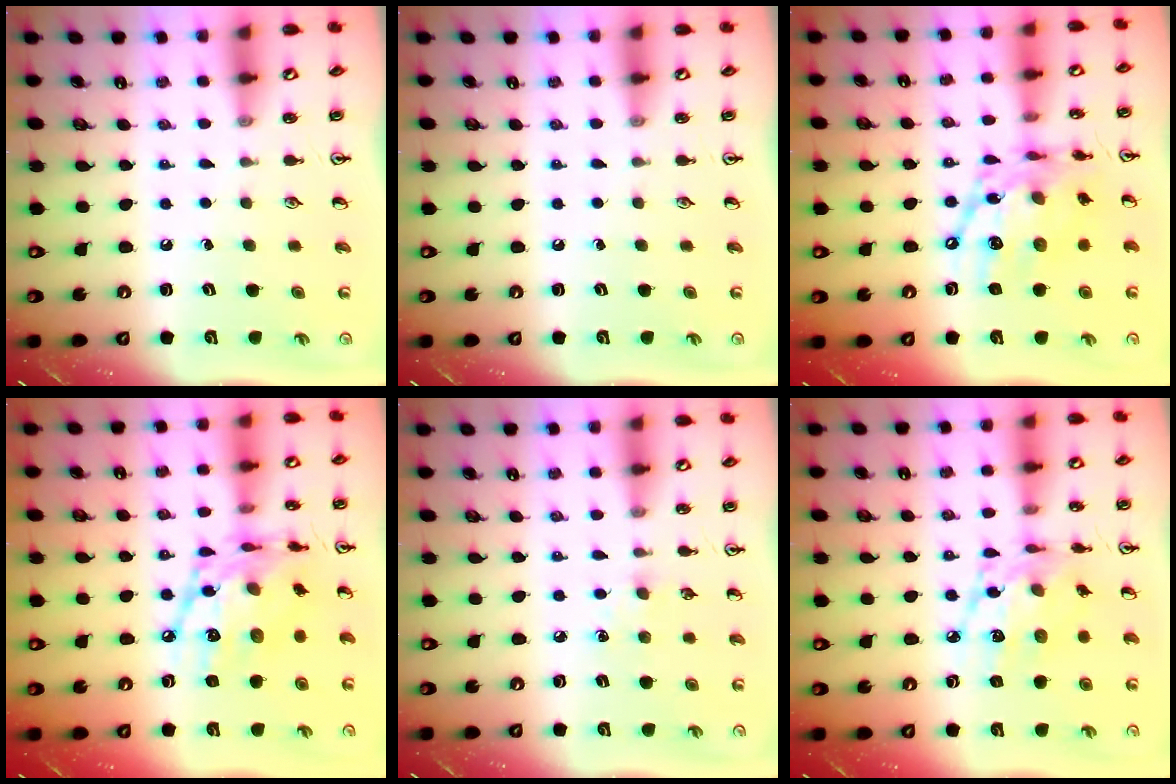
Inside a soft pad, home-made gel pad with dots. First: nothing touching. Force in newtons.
{"total": 0.0}
{"total": 15.2, "press": 15.2, "slide": 1.2}
{"total": 15.4, "press": 15.3, "slide": 1.2}
{"total": 5.4, "press": 5.3, "slide": 0.7}
{"total": 12.9, "press": 12.8, "slide": 0.8}